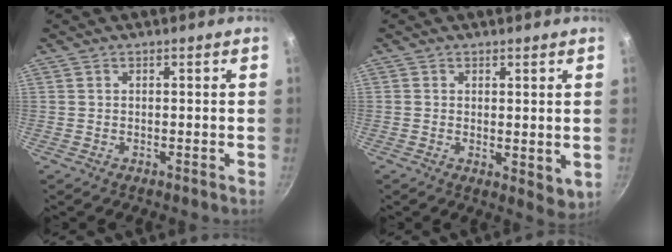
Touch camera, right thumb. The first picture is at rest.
{"total": 4.4, "force": [0.8, 2.4, 3.7], "torque": [-0.050, -0.015, 0.014]}